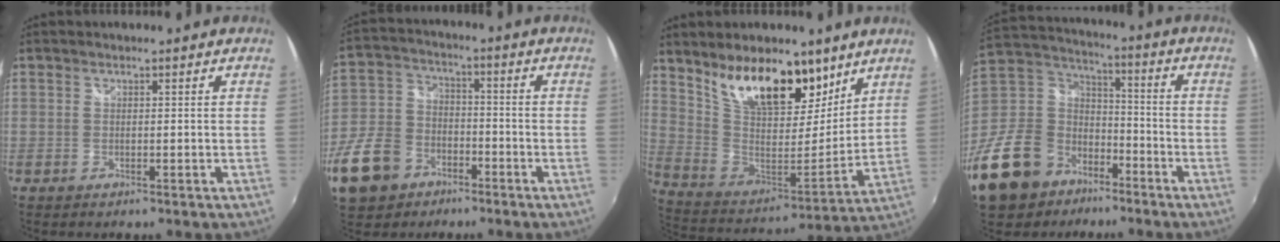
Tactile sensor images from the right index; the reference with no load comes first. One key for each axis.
{"total": 16.1, "fx": -8.5, "fy": 11.5, "fz": 7.5, "tx": -0.212, "ty": 0.010, "tz": -0.148}
{"total": 20.5, "fx": 12.9, "fy": 9.4, "fz": 12.9, "tx": -0.236, "ty": 0.009, "tz": 0.236}
{"total": 22.9, "fx": -14.0, "fy": 15.1, "fz": 10.1, "tx": -0.256, "ty": 0.027, "tz": -0.231}